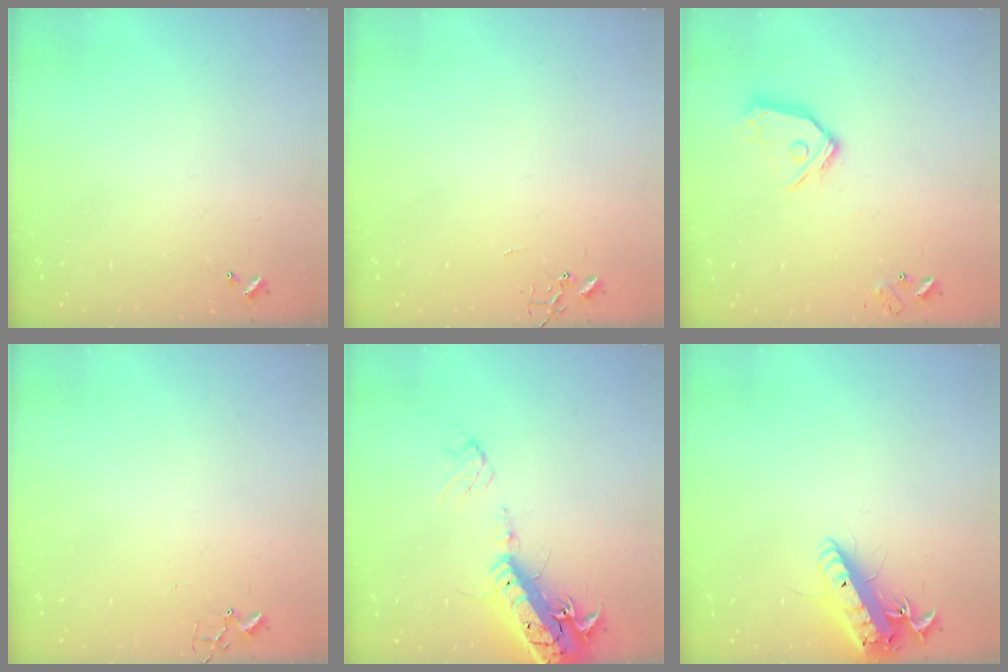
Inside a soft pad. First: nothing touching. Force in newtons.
{"total": 0.0}
{"total": 12.2, "press": 12.1, "slide": 1.4}
{"total": 2.4, "press": 2.4, "slide": 0.3}
{"total": 19.9, "press": 19.4, "slide": 4.6}
{"total": 16.3, "press": 16.0, "slide": 3.0}